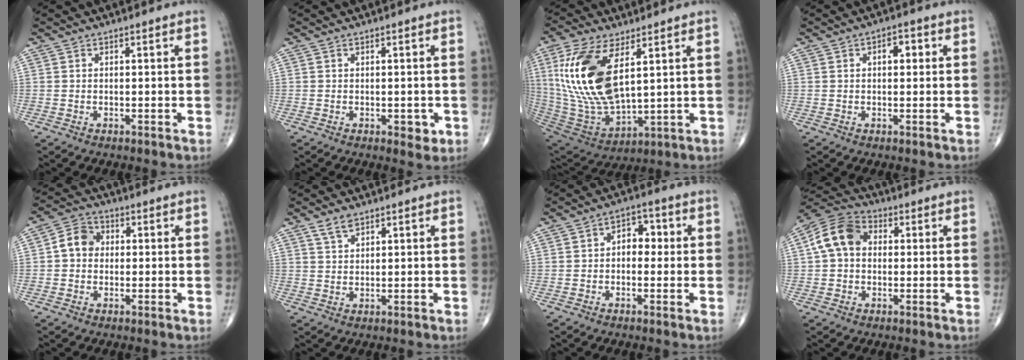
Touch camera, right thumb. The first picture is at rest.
{"total": 2.5, "force": [-0.7, 1.4, 2.0], "torque": [-0.011, -0.001, -0.006]}
{"total": 20.3, "force": [6.1, 9.3, 17.0], "torque": [-0.348, -0.029, 0.128]}
{"total": 3.3, "force": [0.8, 1.9, 2.6], "torque": [-0.029, 0.008, 0.007]}
{"total": 5.6, "force": [0.2, 4.7, 3.0], "torque": [-0.040, 0.017, -0.008]}
{"total": 3.0, "force": [2.2, 1.3, 1.5], "torque": [-0.027, -0.007, 0.045]}
{"total": 5.0, "force": [0.2, 3.5, 3.6], "torque": [-0.025, 0.019, -0.008]}
{"total": 9.4, "force": [1.1, 7.0, 6.2], "torque": [-0.111, 0.028, 0.009]}